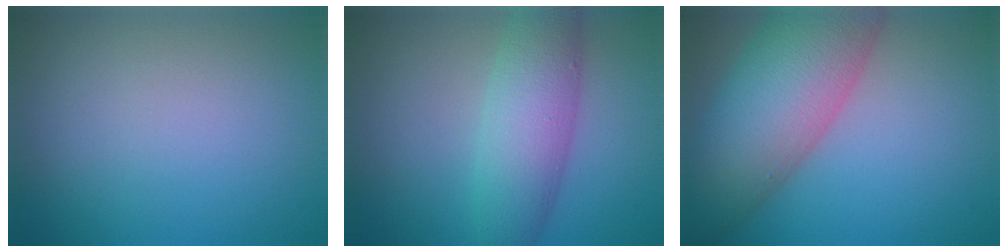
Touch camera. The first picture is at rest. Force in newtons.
{"total": 6.1, "press": 6.1, "slide": 0.1}
{"total": 11.4, "press": 11.3, "slide": 0.5}